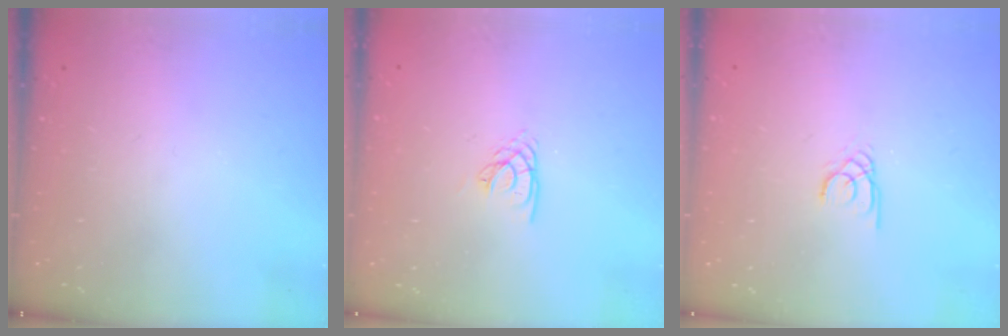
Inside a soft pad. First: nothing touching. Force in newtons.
{"total": 2.2, "press": 2.2, "slide": 0.2}
{"total": 1.5, "press": 1.5, "slide": 0.1}